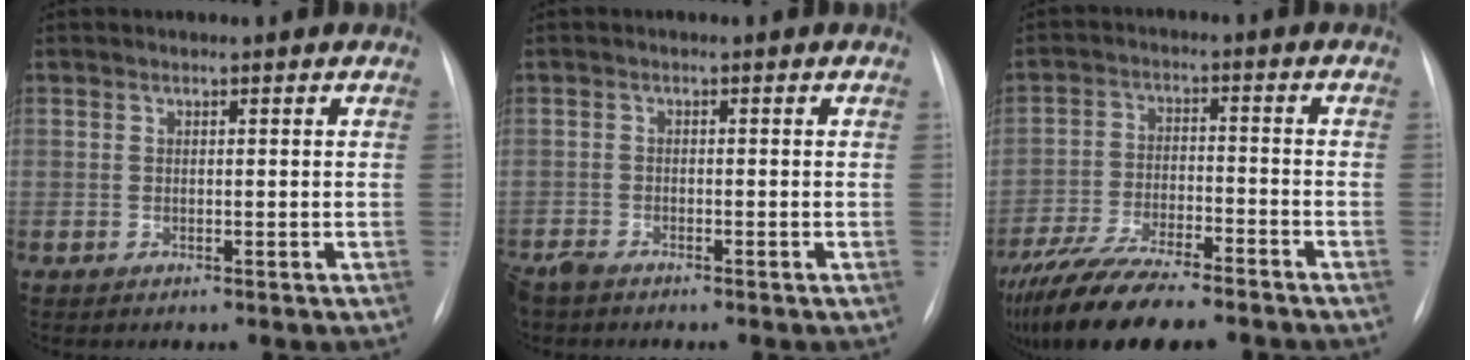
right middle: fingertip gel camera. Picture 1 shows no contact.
{"total": 3.4, "force": [-3.0, 1.1, 1.1], "torque": [-0.022, -0.007, -0.054]}
{"total": 16.4, "force": [-13.7, 3.2, 8.4], "torque": [-0.171, -0.020, -0.226]}